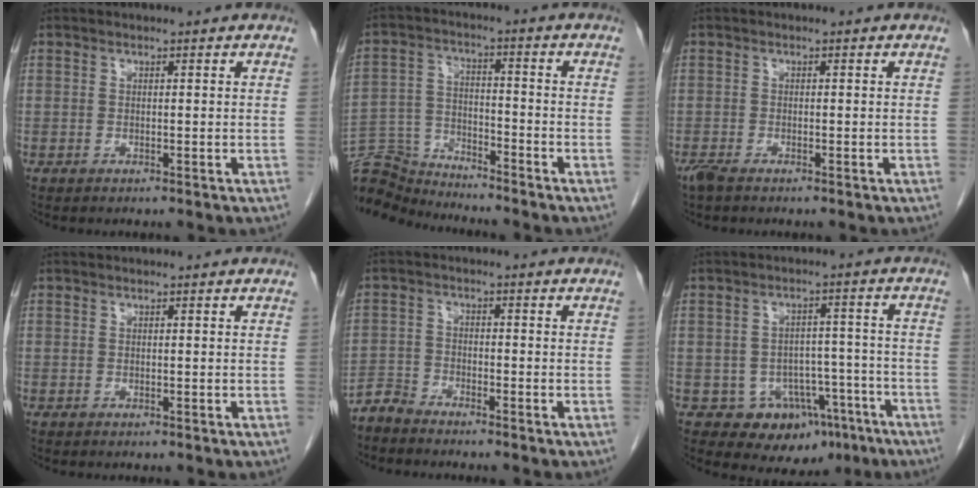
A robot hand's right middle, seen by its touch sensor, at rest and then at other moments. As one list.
[{"total": 9.9, "force": [-9.9, 0.5, 0.3], "torque": [-0.011, 0.010, -0.188]}, {"total": 1.8, "force": [-1.4, 0.3, 1.1], "torque": [-0.029, -0.008, -0.028]}, {"total": 0.0}, {"total": 2.9, "force": [-2.9, 0.3, -0.1], "torque": [0.006, -0.010, -0.060]}, {"total": 9.9, "force": [-5.6, 7.4, 3.4], "torque": [-0.022, 0.032, -0.068]}]